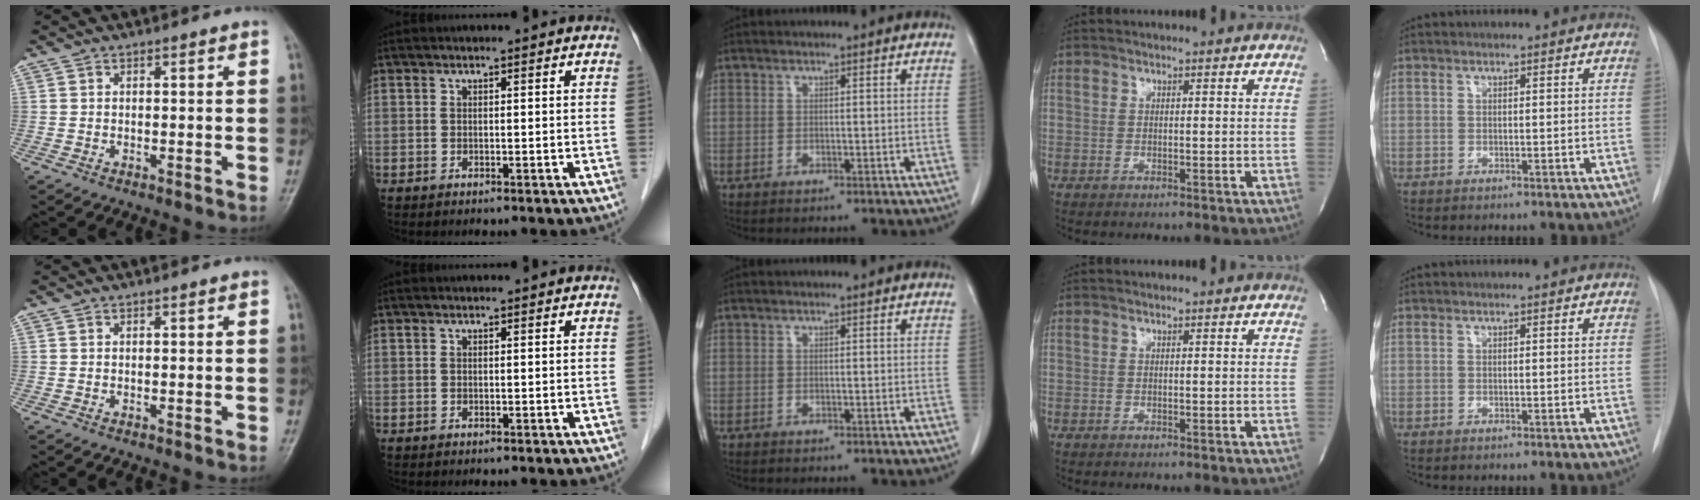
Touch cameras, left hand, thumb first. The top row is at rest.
{}